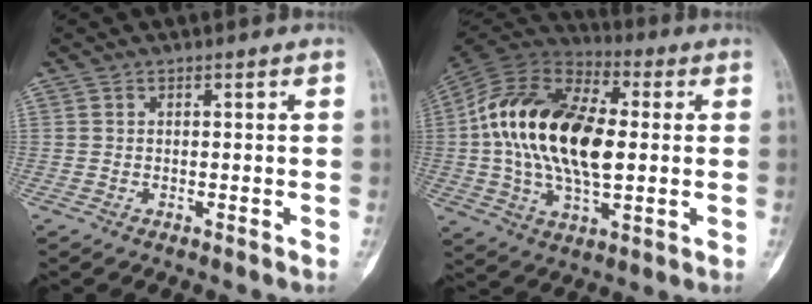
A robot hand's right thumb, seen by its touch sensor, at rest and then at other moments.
{"total": 23.6, "force": [1.2, 12.9, 19.7], "torque": [-0.369, 0.013, 0.016]}